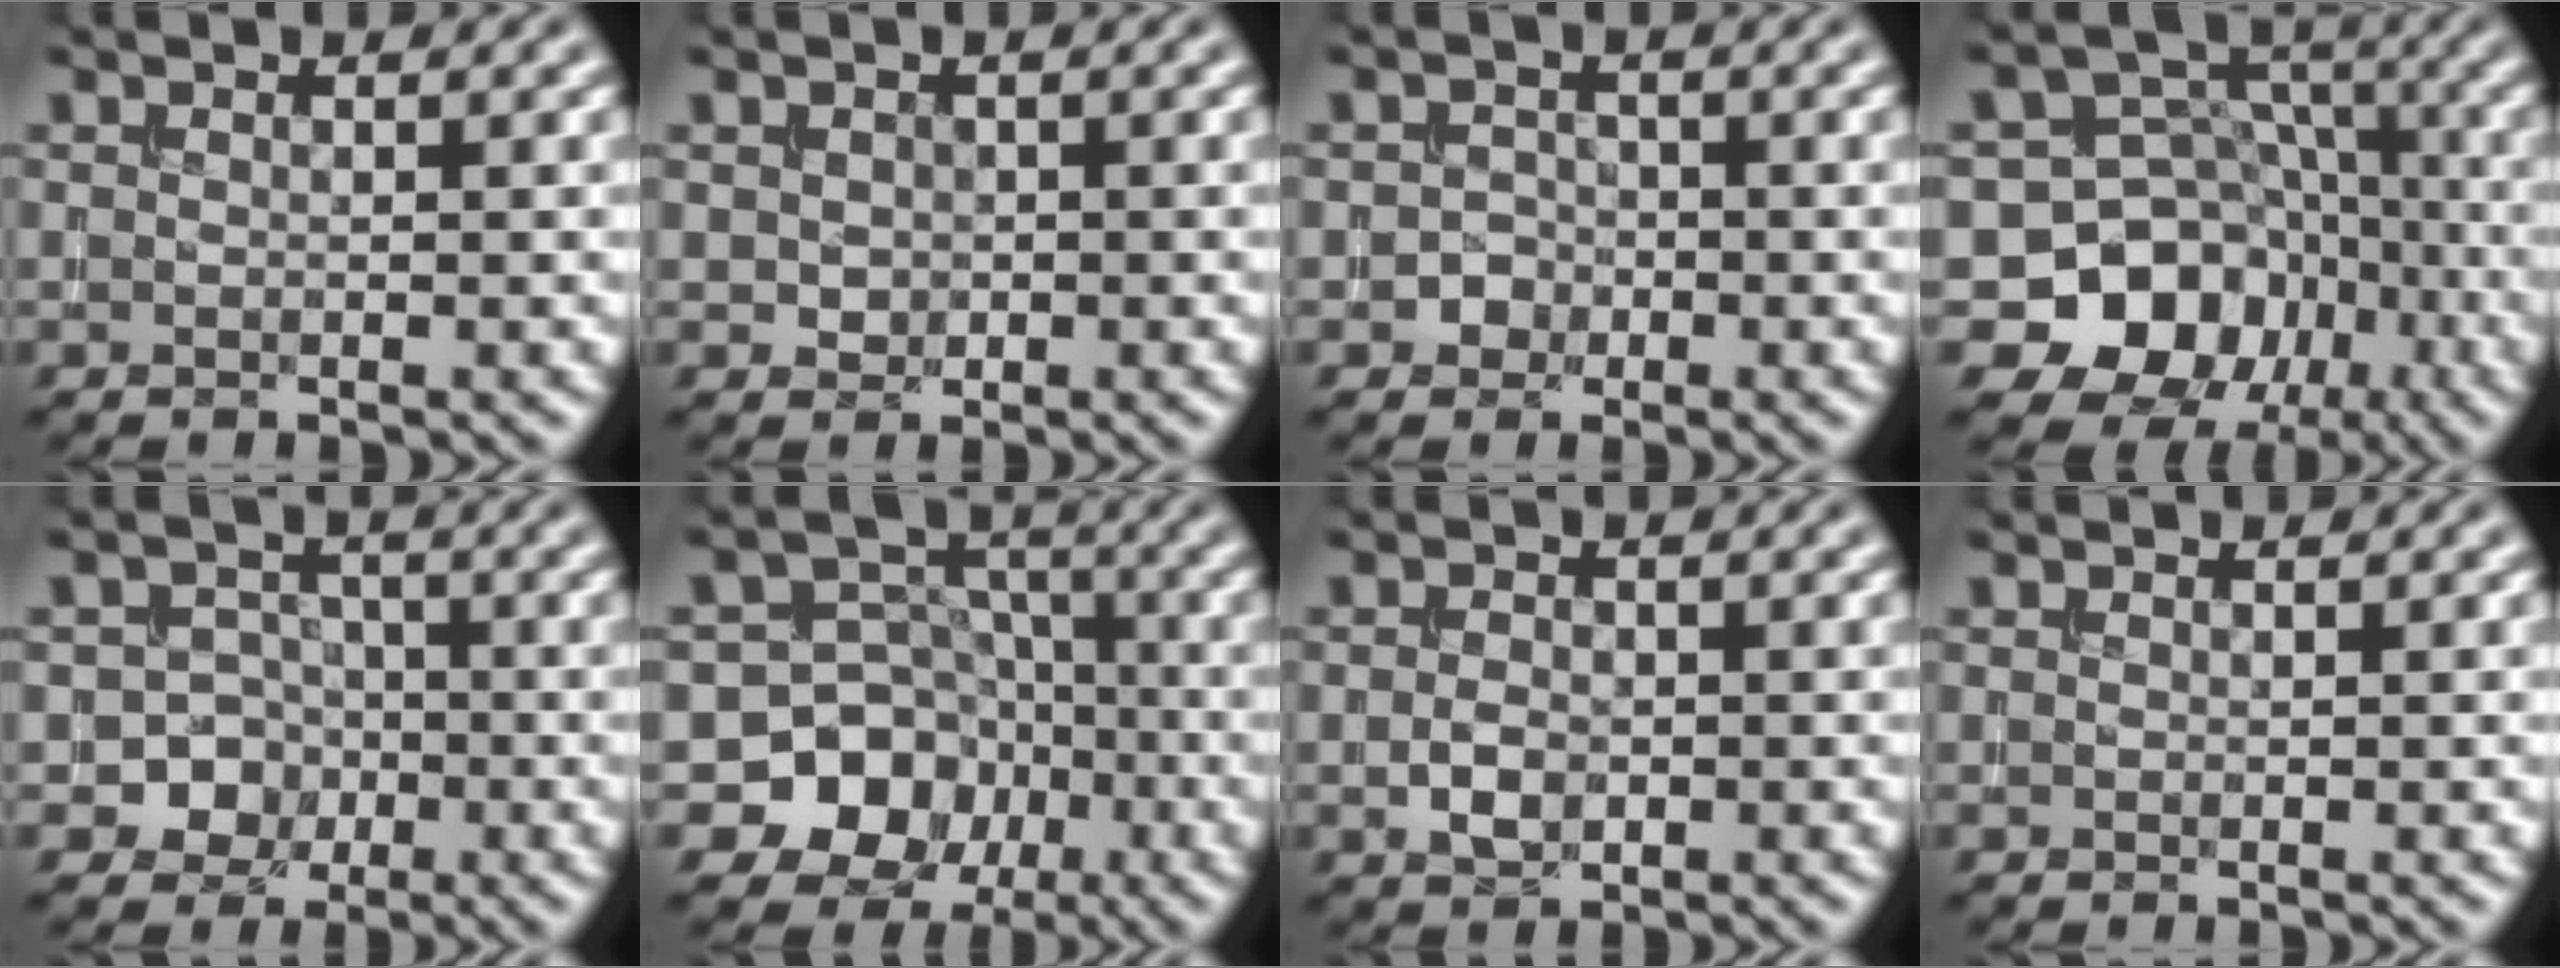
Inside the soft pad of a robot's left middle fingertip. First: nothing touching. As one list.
[{"total": 0.9, "force": [0.1, 0.8, 0.2], "torque": [-0.003, -0.003, 0.005]}, {"total": 1.2, "force": [-0.6, 1.1, 0.0], "torque": [0.012, 0.003, -0.011]}, {"total": 10.7, "force": [-4.1, 9.3, 3.3], "torque": [-0.064, 0.012, -0.107]}, {"total": 4.6, "force": [-1.8, 4.1, 0.7], "torque": [0.029, 0.003, -0.046]}, {"total": 9.1, "force": [-3.8, 8.0, 2.0], "torque": [-0.019, 0.007, -0.091]}, {"total": 1.9, "force": [-0.5, 1.3, 1.3], "torque": [-0.026, 0.000, -0.009]}, {"total": 0.0}]